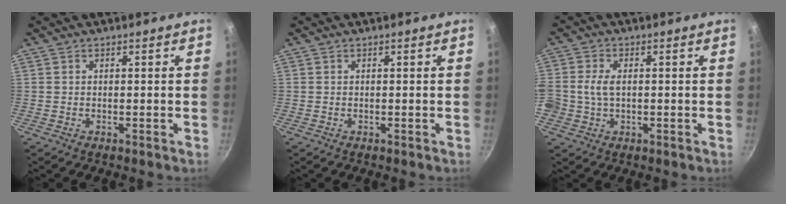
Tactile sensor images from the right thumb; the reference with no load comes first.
{"total": 0.0}
{"total": 5.0, "force": [0.0, 3.4, 3.6], "torque": [-0.067, 0.009, -0.002]}